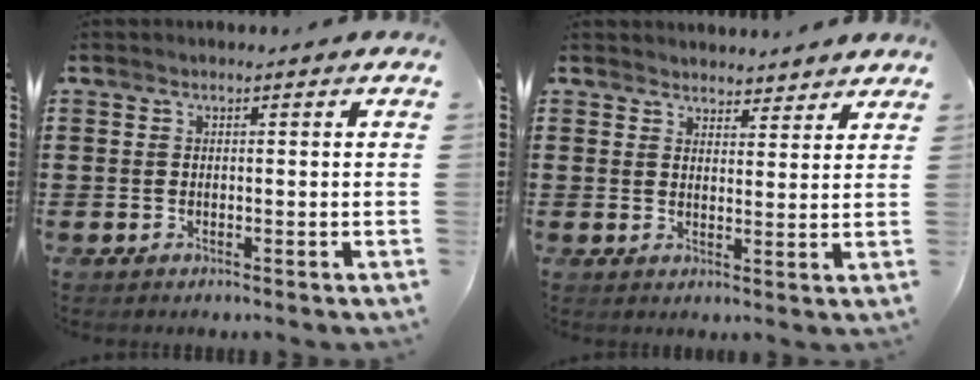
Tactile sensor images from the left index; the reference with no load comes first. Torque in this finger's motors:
{"motor_torque": [0.01, 0.12, 0.01, -0.02]}